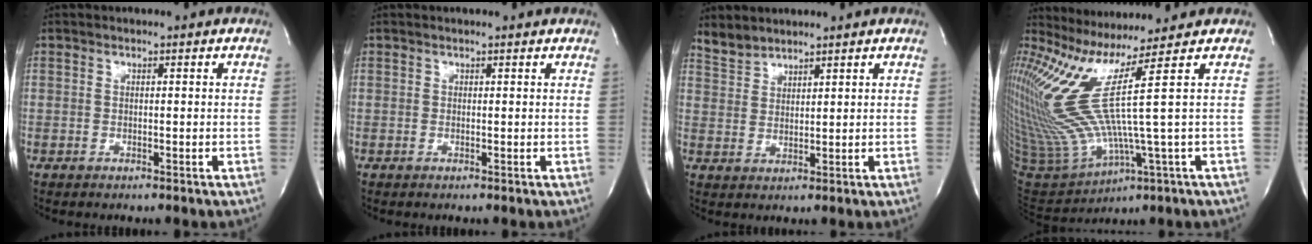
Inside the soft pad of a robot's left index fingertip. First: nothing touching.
{"total": 1.2, "force": [1.1, 0.0, 0.4], "torque": [-0.012, 0.004, 0.008]}
{"total": 3.2, "force": [3.1, 0.8, -0.1], "torque": [-0.007, 0.008, 0.067]}
{"total": 13.6, "force": [6.7, -3.2, 11.4], "torque": [-0.241, -0.034, 0.140]}